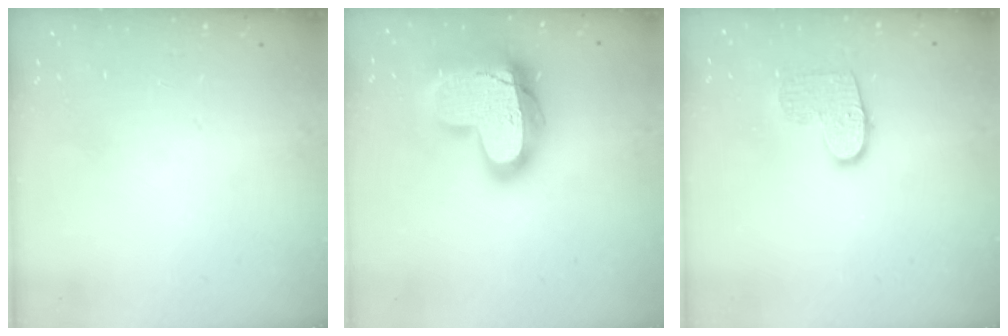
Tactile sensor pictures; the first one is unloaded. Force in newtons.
{"total": 23.3, "press": 23.2, "slide": 1.9}
{"total": 8.7, "press": 8.7, "slide": 0.4}